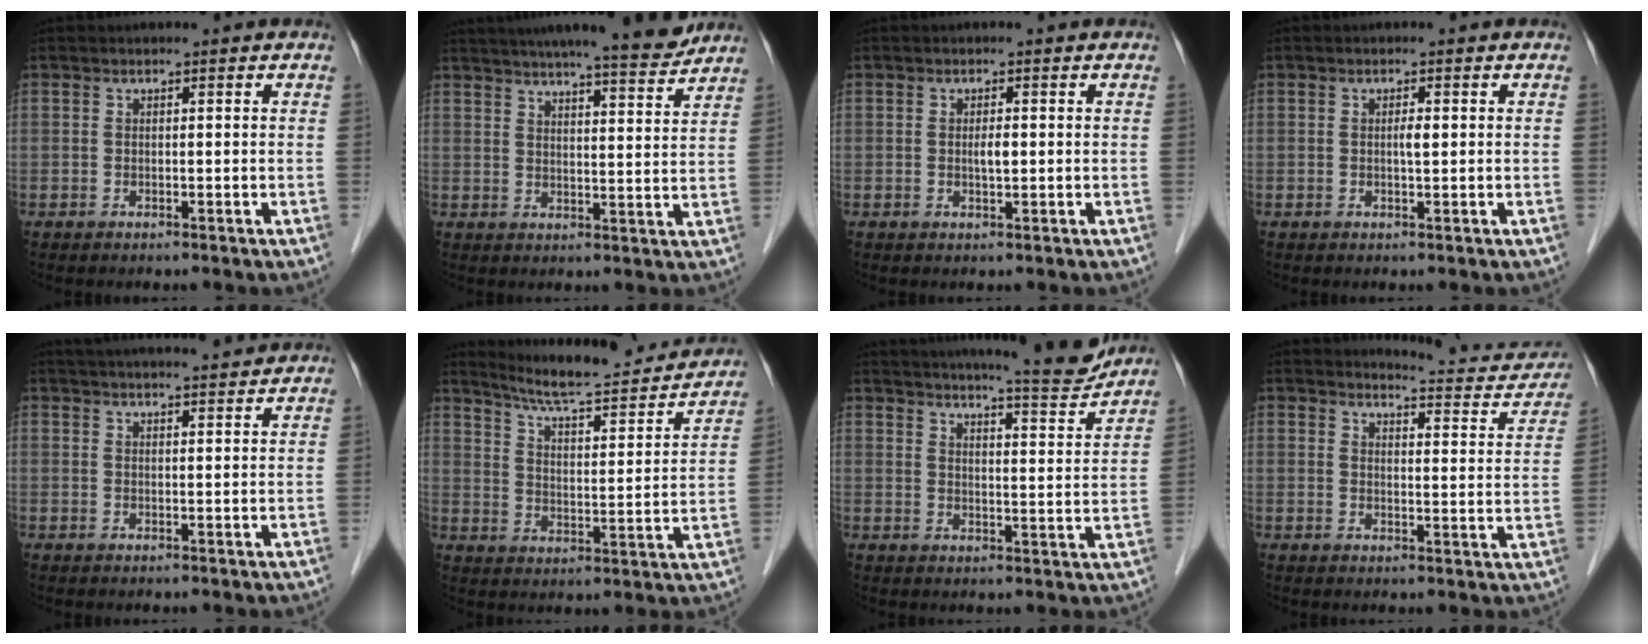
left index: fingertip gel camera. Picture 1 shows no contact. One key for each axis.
{"total": 13.9, "fx": 12.4, "fy": 0.5, "fz": 6.3, "tx": -0.095, "ty": -0.004, "tz": 0.160}
{"total": 1.5, "fx": -0.4, "fy": 0.3, "fz": 1.4, "tx": -0.027, "ty": -0.004, "tz": -0.005}
{"total": 1.3, "fx": -0.3, "fy": 0.2, "fz": 1.3, "tx": -0.023, "ty": -0.003, "tz": -0.004}
{"total": 11.1, "fx": 10.2, "fy": 0.8, "fz": 4.3, "tx": -0.067, "ty": 0.021, "tz": 0.138}
{"total": 18.2, "fx": 16.8, "fy": 1.8, "fz": 6.7, "tx": -0.104, "ty": -0.022, "tz": 0.232}
{"total": 12.9, "fx": 12.0, "fy": 0.2, "fz": 4.8, "tx": -0.071, "ty": -0.021, "tz": 0.153}
{"total": 9.5, "fx": 9.2, "fy": 1.6, "fz": 1.7, "tx": -0.007, "ty": -0.025, "tz": 0.094}